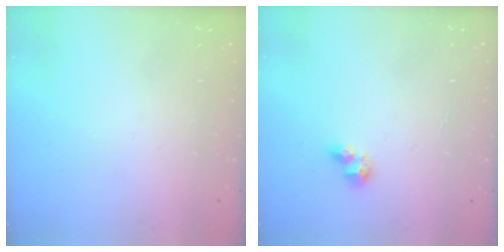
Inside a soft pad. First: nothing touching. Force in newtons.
{"total": 5.6, "press": 5.6, "slide": 0.4}